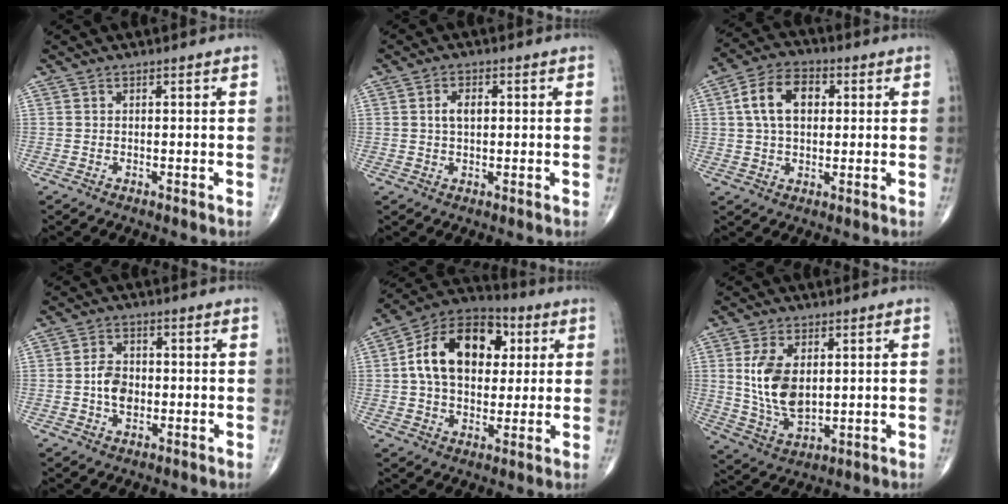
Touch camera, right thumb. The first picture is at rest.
{"total": 3.5, "force": [0.6, 2.1, 2.8], "torque": [-0.050, 0.003, 0.010]}
{"total": 10.4, "force": [2.2, 6.8, 7.6], "torque": [-0.123, 0.015, 0.034]}
{"total": 5.4, "force": [-0.6, 3.8, 3.8], "torque": [-0.057, 0.008, -0.013]}
{"total": 18.8, "force": [3.8, 12.5, 13.4], "torque": [-0.194, 0.014, 0.057]}
{"total": 11.5, "force": [2.0, 6.7, 9.1], "torque": [-0.165, -0.016, 0.049]}